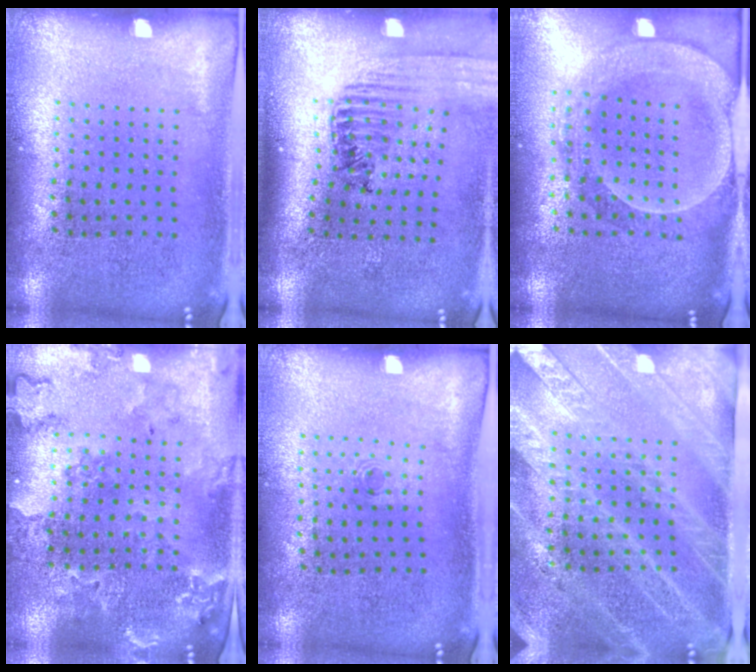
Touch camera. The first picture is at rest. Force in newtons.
{"total": 1.5, "press": 1.4, "slide": 0.3}
{"total": 2.2, "press": 2.0, "slide": 0.9}
{"total": 1.1, "press": 1.1, "slide": 0.2}
{"total": 0.5, "press": 0.3, "slide": 0.4}
{"total": 3.6, "press": 3.2, "slide": 1.6}